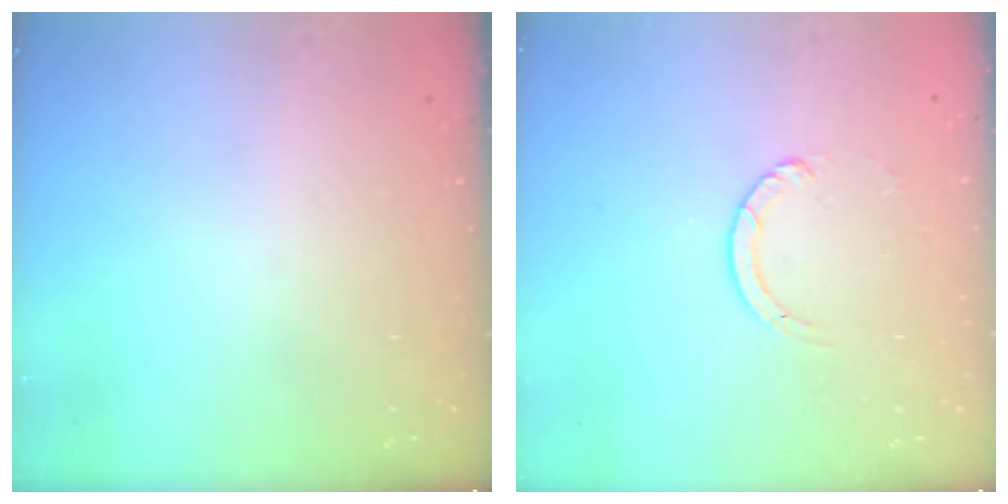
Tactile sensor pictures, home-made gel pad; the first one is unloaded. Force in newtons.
{"total": 2.7, "press": 2.7, "slide": 0.3}